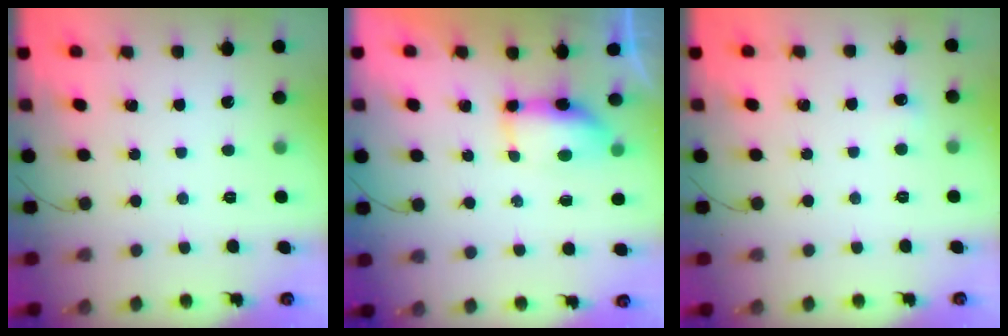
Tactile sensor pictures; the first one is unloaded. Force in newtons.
{"total": 7.8, "press": 7.1, "slide": 3.3}
{"total": 3.6, "press": 3.4, "slide": 1.0}